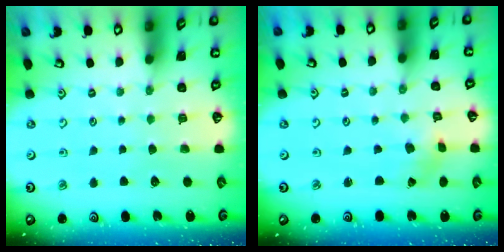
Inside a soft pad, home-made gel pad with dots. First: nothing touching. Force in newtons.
{"total": 1.5, "press": 1.5, "slide": 0.2}